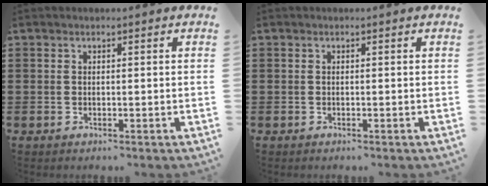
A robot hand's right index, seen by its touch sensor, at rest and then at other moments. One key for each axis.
{"total": 0.0}